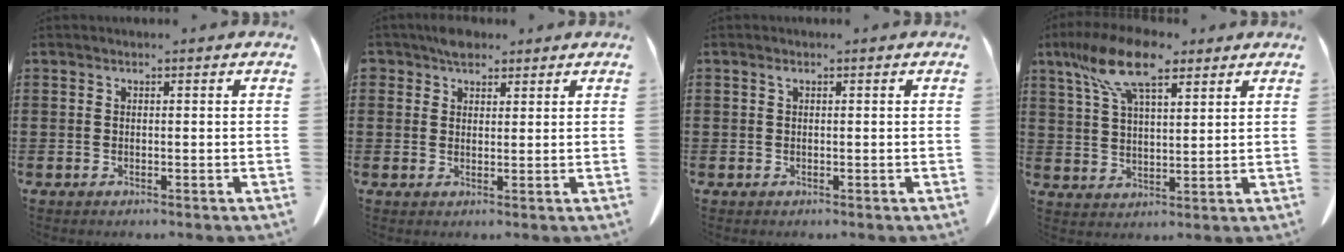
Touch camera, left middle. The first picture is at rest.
{"total": 3.1, "force": [2.5, 1.6, 1.0], "torque": [-0.018, 0.004, 0.046]}
{"total": 0.5, "force": [0.2, 0.3, 0.3], "torque": [-0.009, 0.001, 0.005]}
{"total": 11.8, "force": [7.9, 4.1, 7.7], "torque": [-0.175, -0.007, 0.144]}